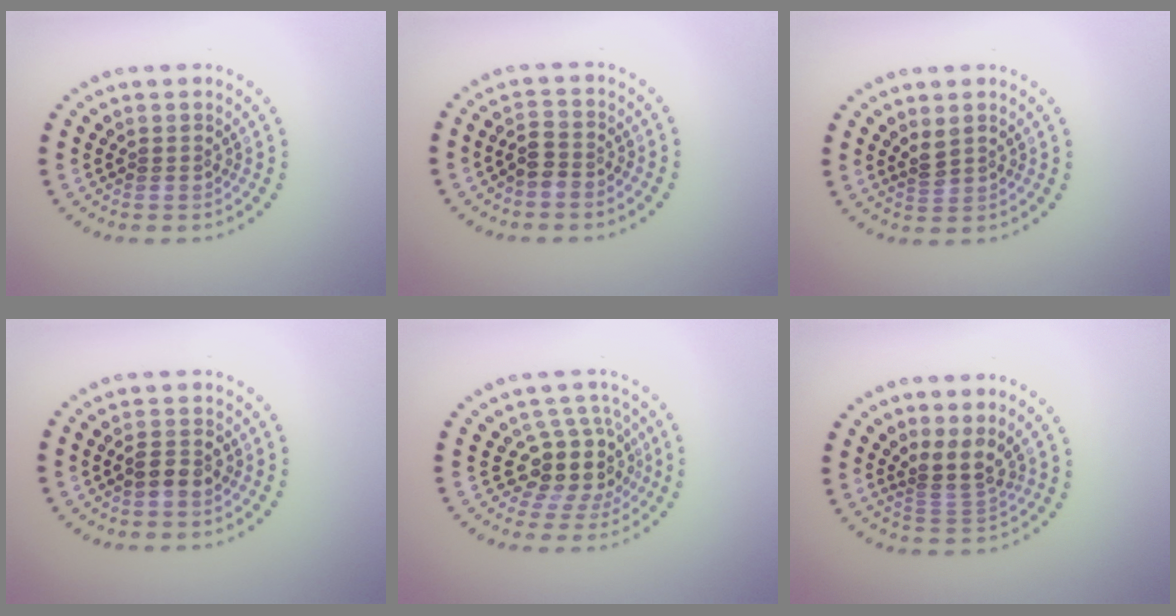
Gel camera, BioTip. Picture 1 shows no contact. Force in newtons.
{"total": 2.1, "press": 1.8, "slide": 1.1}
{"total": 1.3, "press": 1.1, "slide": 0.7}
{"total": 2.1, "press": 2.0, "slide": 0.5}
{"total": 4.5, "press": 3.7, "slide": 2.6}
{"total": 2.9, "press": 1.9, "slide": 2.1}